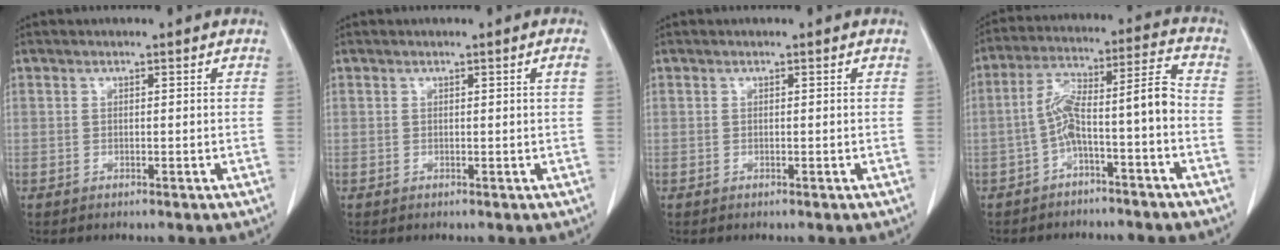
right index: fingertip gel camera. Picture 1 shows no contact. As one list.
[{"total": 0.8, "force": [0.1, -0.3, 0.7], "torque": [-0.011, 0.000, 0.003]}, {"total": 0.0}, {"total": 9.3, "force": [-3.1, 0.7, 8.7], "torque": [-0.154, 0.048, -0.052]}]